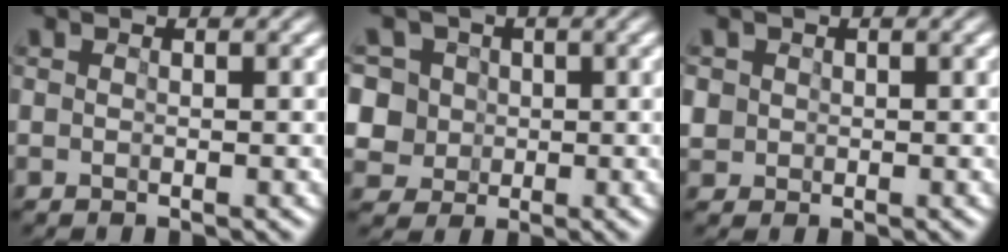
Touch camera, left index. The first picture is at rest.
{"total": 7.2, "force": [1.2, 6.5, 2.8], "torque": [-0.084, 0.036, 0.013]}
{"total": 3.7, "force": [0.4, 3.5, 1.1], "torque": [-0.051, 0.029, 0.004]}